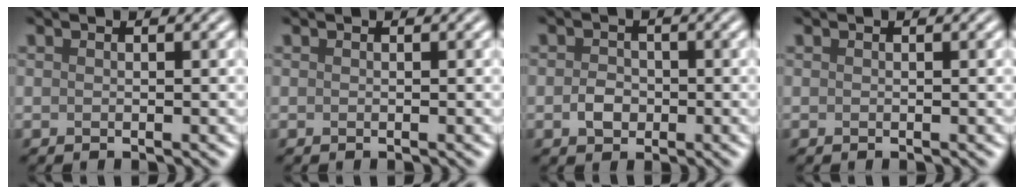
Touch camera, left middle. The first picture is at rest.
{"total": 0.0}
{"total": 2.0, "force": [-0.5, 1.6, 1.1], "torque": [-0.018, 0.000, -0.014]}
{"total": 0.0}